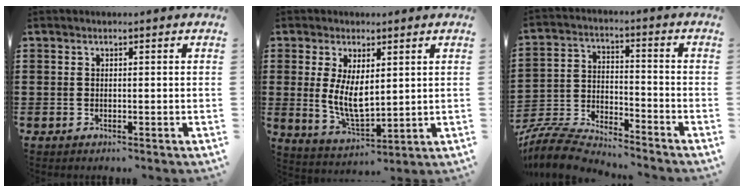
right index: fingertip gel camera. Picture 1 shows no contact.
{"total": 6.6, "force": [0.8, 3.2, 5.7], "torque": [-0.107, -0.001, 0.015]}
{"total": 7.1, "force": [-7.0, 0.9, 1.2], "torque": [-0.039, 0.004, -0.143]}